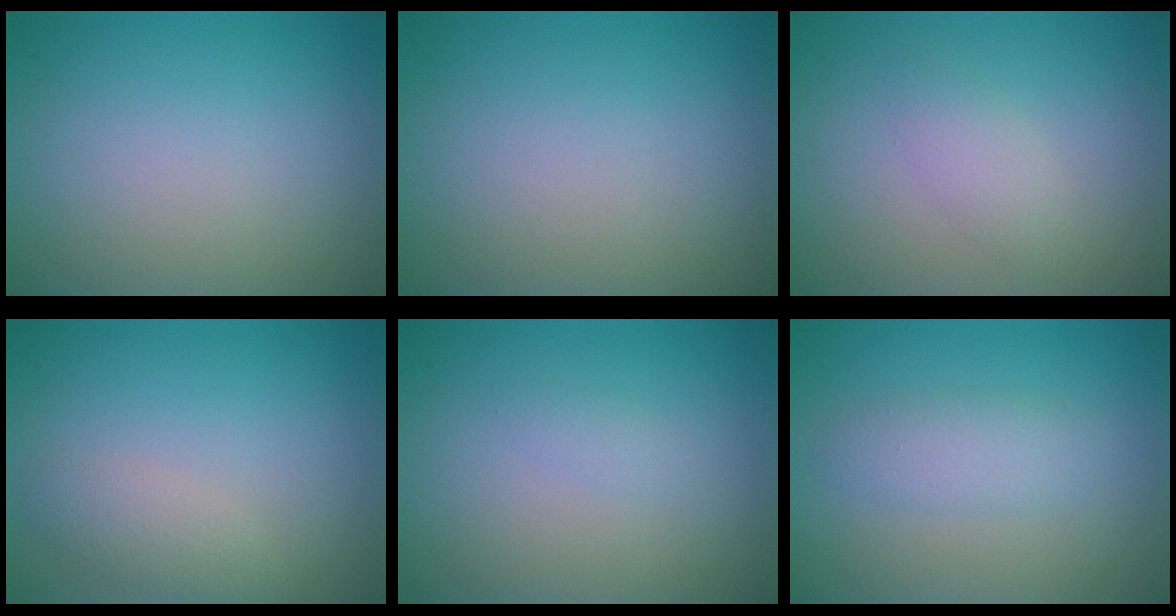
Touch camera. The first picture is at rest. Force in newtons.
{"total": 0.0}
{"total": 1.8, "press": 1.8, "slide": 0.0}
{"total": 1.7, "press": 1.7, "slide": 0.0}
{"total": 0.7, "press": 0.7, "slide": 0.0}
{"total": 2.3, "press": 2.3, "slide": 0.1}